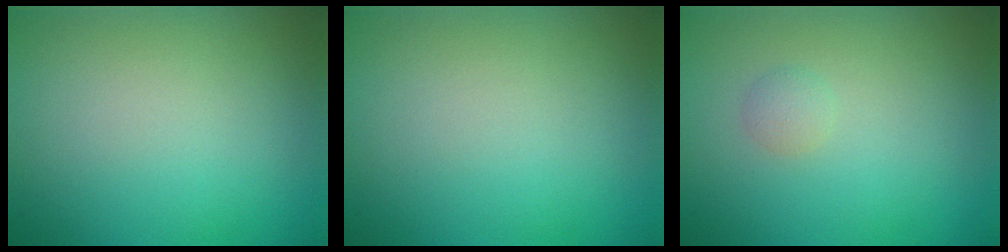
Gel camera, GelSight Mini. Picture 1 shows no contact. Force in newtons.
{"total": 0.0}
{"total": 0.8, "press": 0.8, "slide": 0.1}